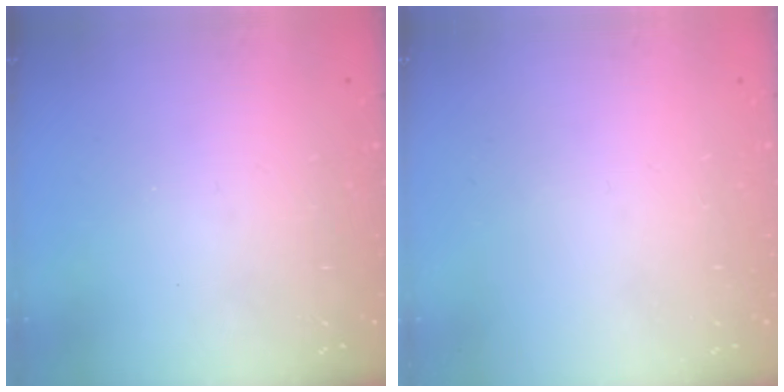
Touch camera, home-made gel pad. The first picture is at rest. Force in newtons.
{"total": 0.0}